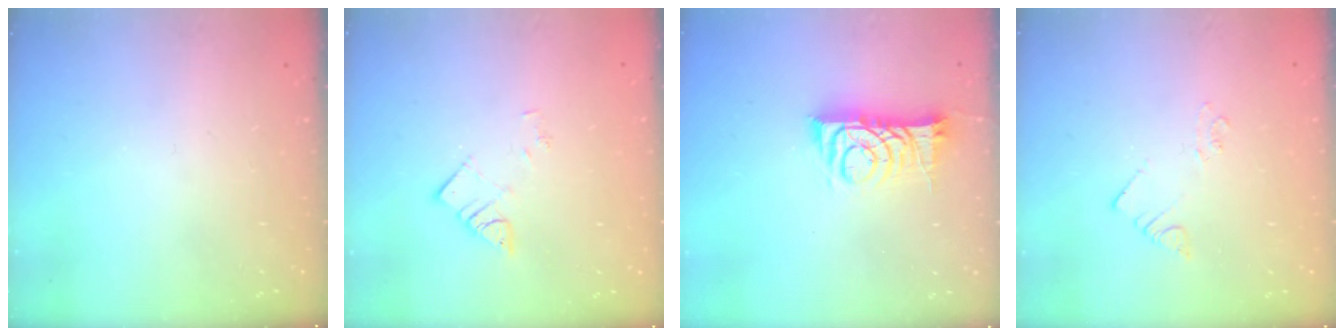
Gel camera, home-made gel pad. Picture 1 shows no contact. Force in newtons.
{"total": 4.2, "press": 4.2, "slide": 0.1}
{"total": 10.3, "press": 10.3, "slide": 0.6}
{"total": 1.9, "press": 1.9, "slide": 0.1}